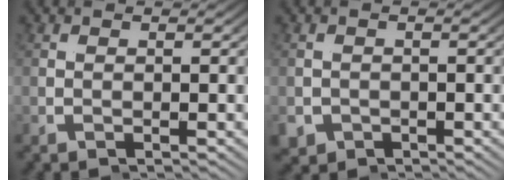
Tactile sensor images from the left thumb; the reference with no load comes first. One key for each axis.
{"total": 2.4, "fx": -0.9, "fy": 2.2, "fz": 0.2, "tx": -0.008, "ty": -0.019, "tz": -0.003}